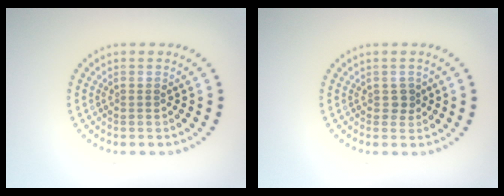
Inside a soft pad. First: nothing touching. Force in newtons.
{"total": 1.0, "press": 0.8, "slide": 0.5}